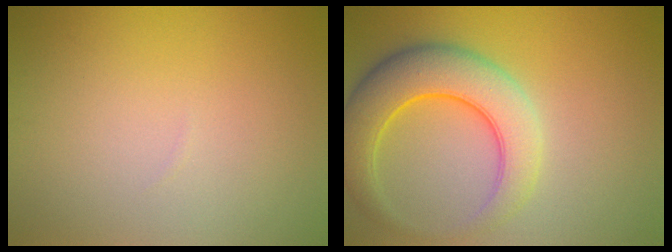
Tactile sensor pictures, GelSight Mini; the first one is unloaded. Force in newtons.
{"total": 6.9, "press": 6.9, "slide": 0.4}